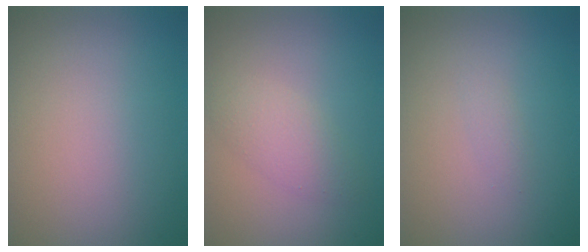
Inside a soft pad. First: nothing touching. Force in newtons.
{"total": 2.2, "press": 2.2, "slide": 0.0}
{"total": 0.6, "press": 0.6, "slide": 0.0}